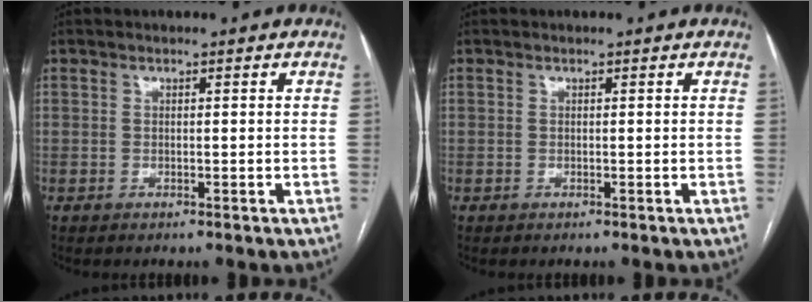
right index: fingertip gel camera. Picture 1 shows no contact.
{"total": 0.0}